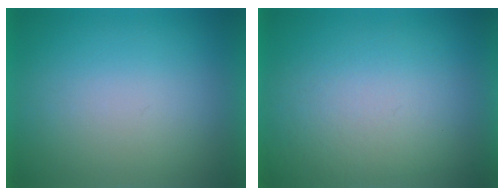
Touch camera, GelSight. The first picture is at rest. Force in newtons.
{"total": 3.8}